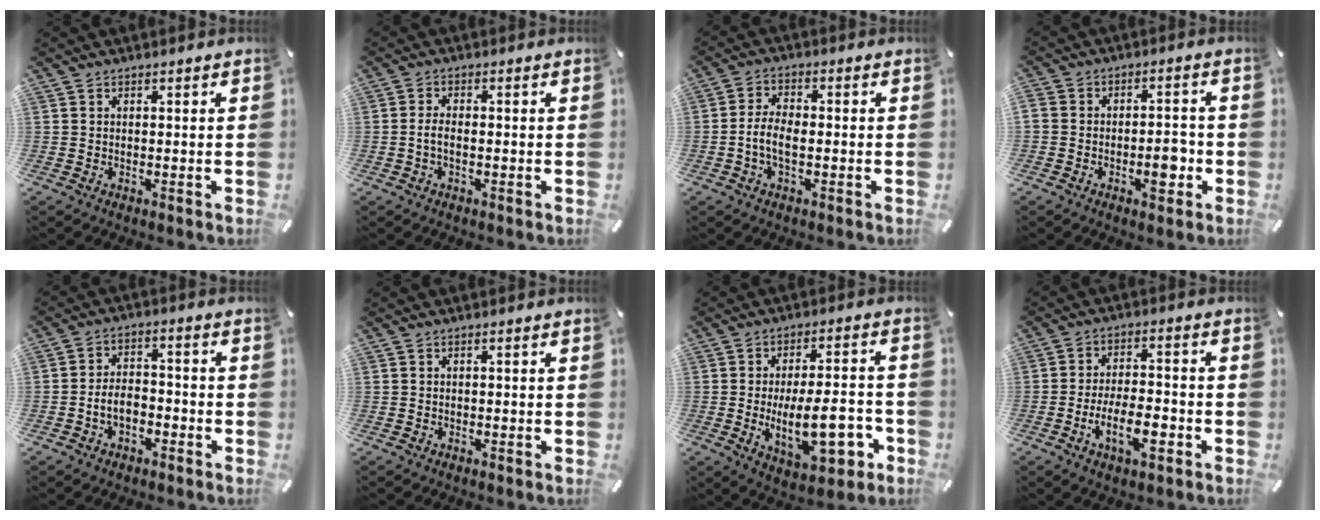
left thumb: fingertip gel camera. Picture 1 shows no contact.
{"total": 2.6, "force": [-0.6, 0.9, 2.3], "torque": [-0.048, 0.001, -0.013]}
{"total": 5.4, "force": [-1.4, 2.6, 4.5], "torque": [-0.097, 0.005, -0.028]}
{"total": 6.5, "force": [-2.5, 3.7, 4.7], "torque": [-0.062, 0.015, -0.041]}
{"total": 5.1, "force": [-2.5, 3.2, 3.1], "torque": [-0.058, 0.018, -0.048]}
{"total": 0.0}
{"total": 17.2, "force": [-3.6, 7.0, 15.3], "torque": [-0.237, -0.008, -0.051]}
{"total": 10.9, "force": [-4.3, 4.4, 8.9], "torque": [-0.170, 0.011, -0.076]}